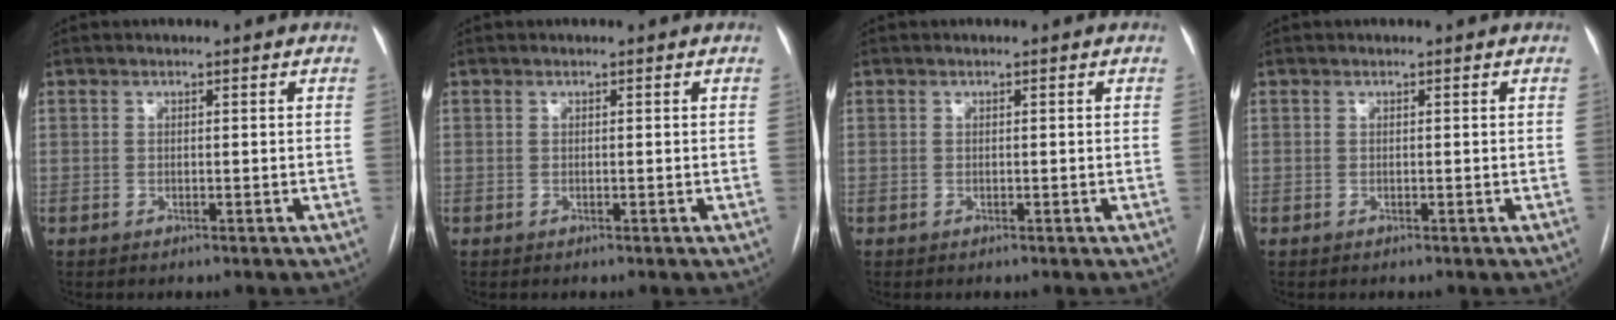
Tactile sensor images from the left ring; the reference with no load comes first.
{"total": 0.0}
{"total": 0.0}
{"total": 0.0}